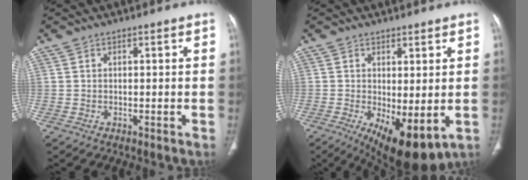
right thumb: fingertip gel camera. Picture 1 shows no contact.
{"total": 10.5, "force": [-2.2, 4.3, 9.3], "torque": [-0.138, -0.017, -0.017]}